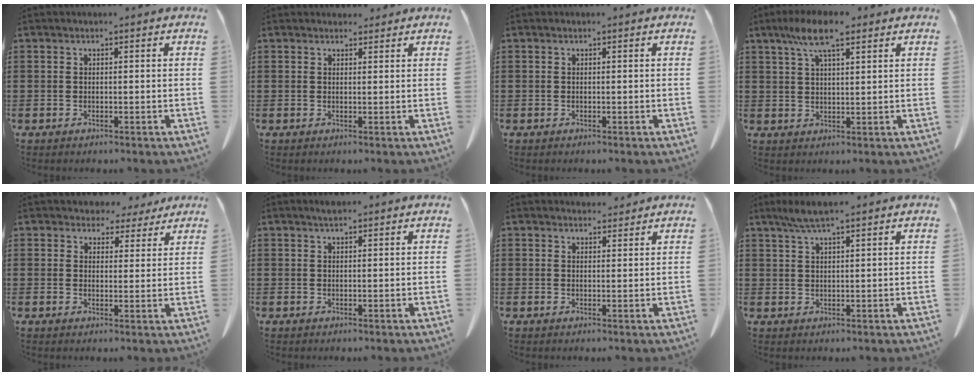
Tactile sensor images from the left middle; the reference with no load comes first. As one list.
[{"total": 1.5, "force": [1.4, 0.6, 0.2], "torque": [0.001, 0.000, 0.025]}, {"total": 0.0}, {"total": 7.2, "force": [4.5, 1.6, 5.3], "torque": [-0.113, 0.006, 0.078]}, {"total": 4.1, "force": [3.7, 1.7, 0.4], "torque": [-0.006, -0.010, 0.067]}, {"total": 1.0, "force": [0.9, 0.2, 0.5], "torque": [-0.010, 0.001, 0.016]}, {"total": 2.3, "force": [2.2, 0.6, 0.2], "torque": [-0.001, -0.003, 0.041]}, {"total": 3.4, "force": [2.4, 0.3, 2.5], "torque": [-0.052, 0.003, 0.043]}]